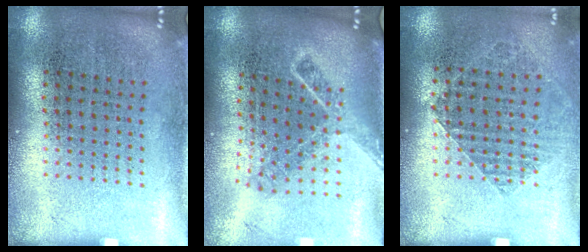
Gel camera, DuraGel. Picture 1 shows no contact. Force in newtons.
{"total": 1.8, "press": 1.3, "slide": 1.3}
{"total": 0.9, "press": 0.9, "slide": 0.2}